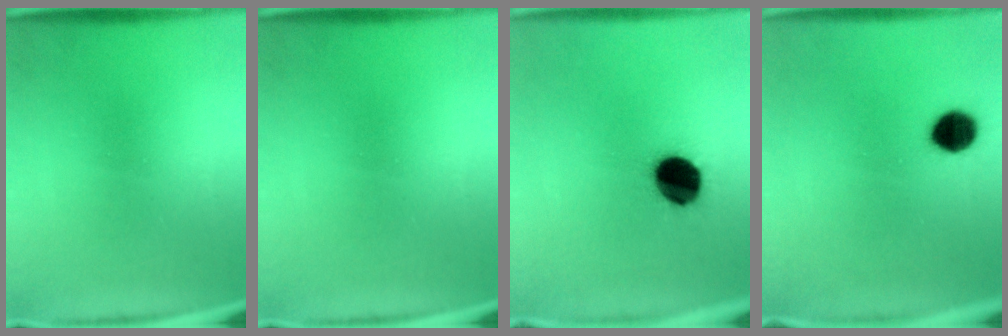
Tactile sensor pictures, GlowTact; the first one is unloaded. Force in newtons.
{"total": 0.0}
{"total": 12.2}
{"total": 8.8}